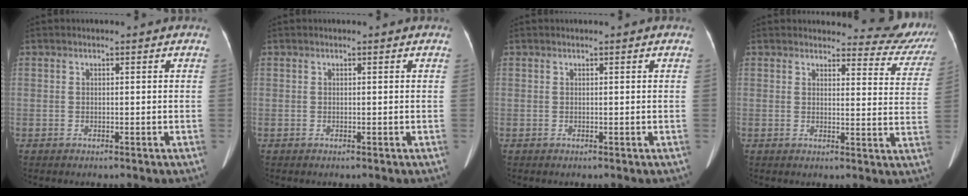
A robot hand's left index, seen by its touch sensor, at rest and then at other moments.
{"total": 0.0}
{"total": 0.0}
{"total": 10.9, "force": [10.6, 2.3, 0.3], "torque": [0.033, -0.060, 0.087]}